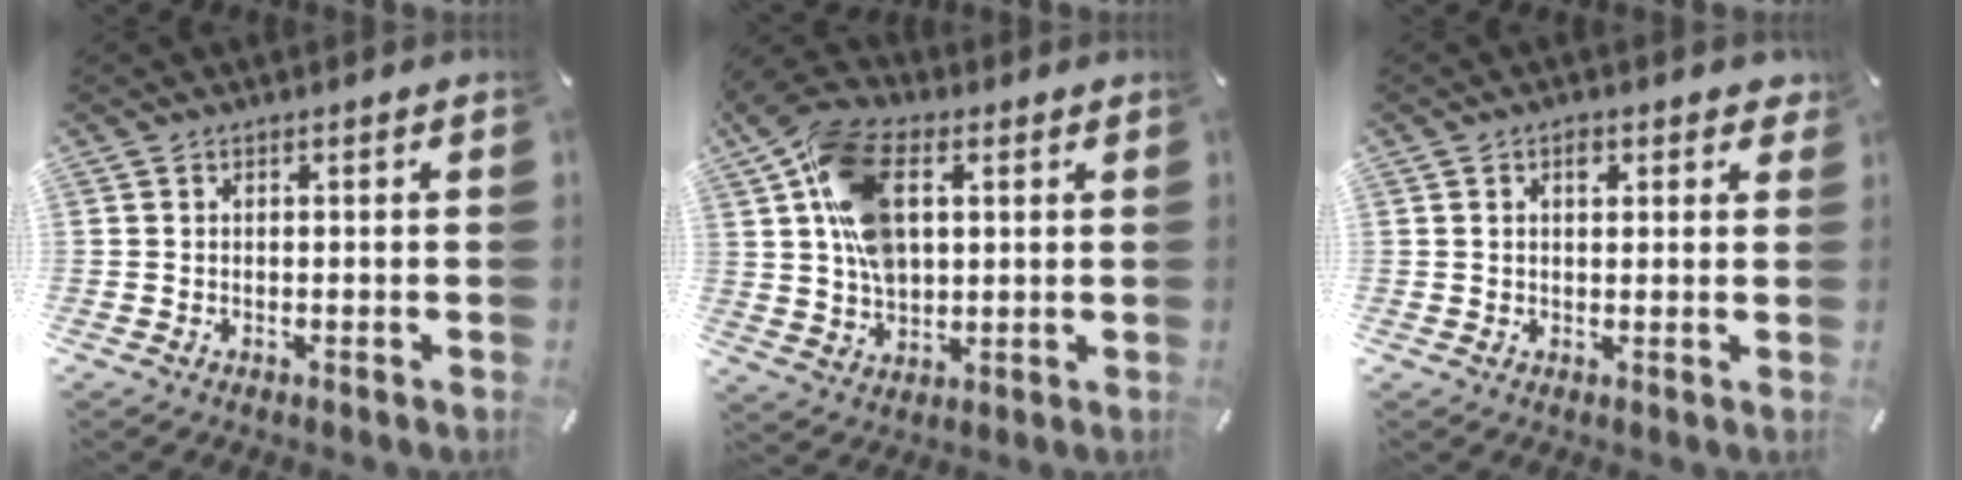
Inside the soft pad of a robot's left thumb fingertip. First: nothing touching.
{"total": 16.1, "force": [4.7, 10.6, 11.2], "torque": [-0.236, 0.004, 0.087]}
{"total": 2.8, "force": [1.4, 1.6, 1.8], "torque": [-0.015, -0.005, 0.020]}